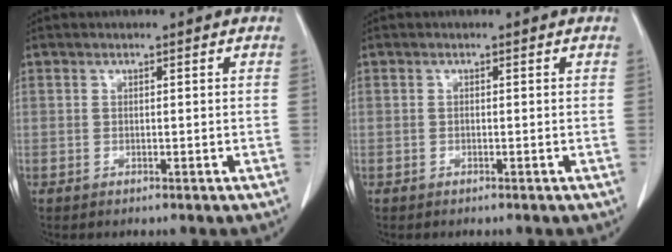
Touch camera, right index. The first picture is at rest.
{"total": 0.0}